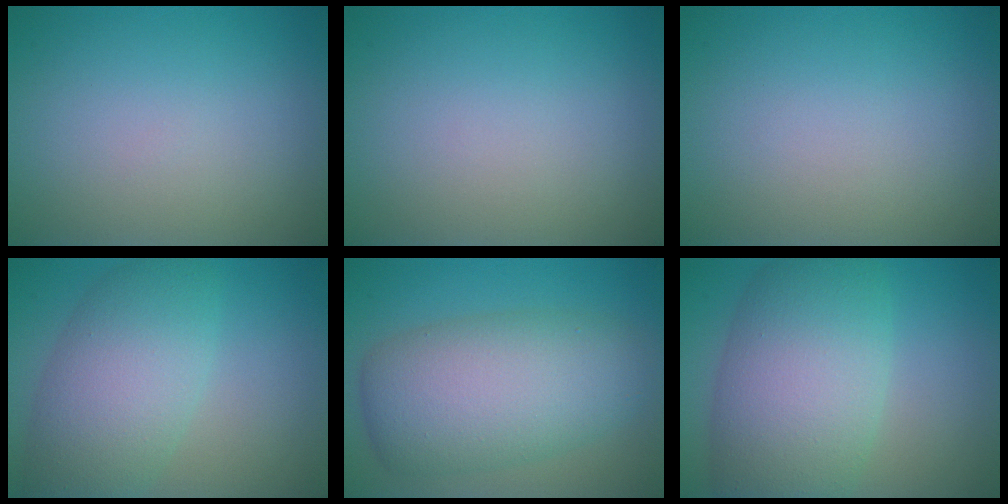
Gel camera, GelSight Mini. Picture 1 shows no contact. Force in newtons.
{"total": 0.0}
{"total": 0.0}
{"total": 7.0, "press": 7.0, "slide": 0.3}
{"total": 8.7, "press": 8.7, "slide": 0.4}
{"total": 9.9, "press": 9.9, "slide": 0.1}